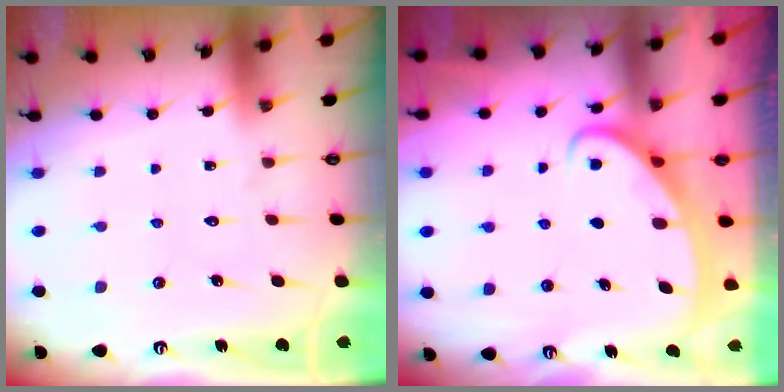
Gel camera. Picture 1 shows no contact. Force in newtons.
{"total": 2.5, "press": 2.5, "slide": 0.4}